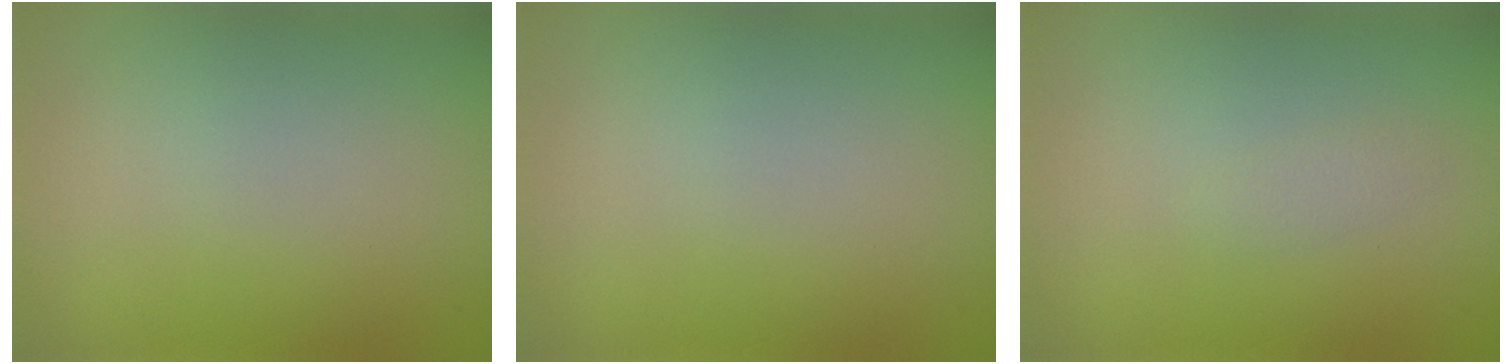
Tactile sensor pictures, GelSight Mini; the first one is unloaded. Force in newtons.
{"total": 0.0}
{"total": 0.7, "press": 0.7, "slide": 0.1}